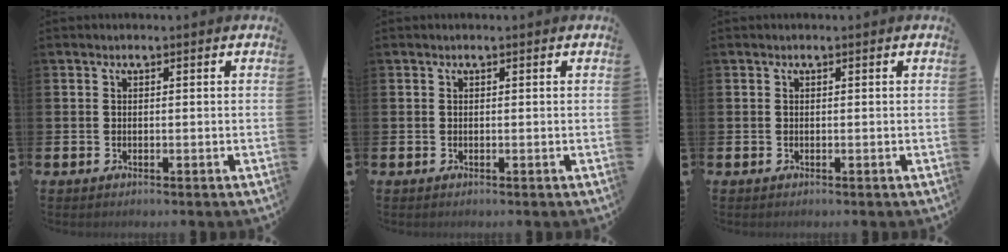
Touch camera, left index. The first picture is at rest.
{"total": 0.0}
{"total": 0.0}